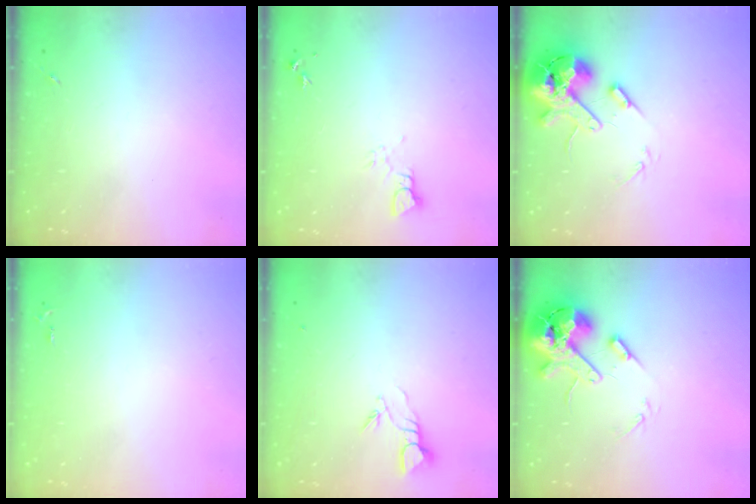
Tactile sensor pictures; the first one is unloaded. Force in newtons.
{"total": 3.2, "press": 3.2, "slide": 0.1}
{"total": 14.0, "press": 13.8, "slide": 2.4}
{"total": 2.5, "press": 2.5, "slide": 0.3}
{"total": 3.9, "press": 3.9, "slide": 0.2}
{"total": 14.0, "press": 13.8, "slide": 2.4}